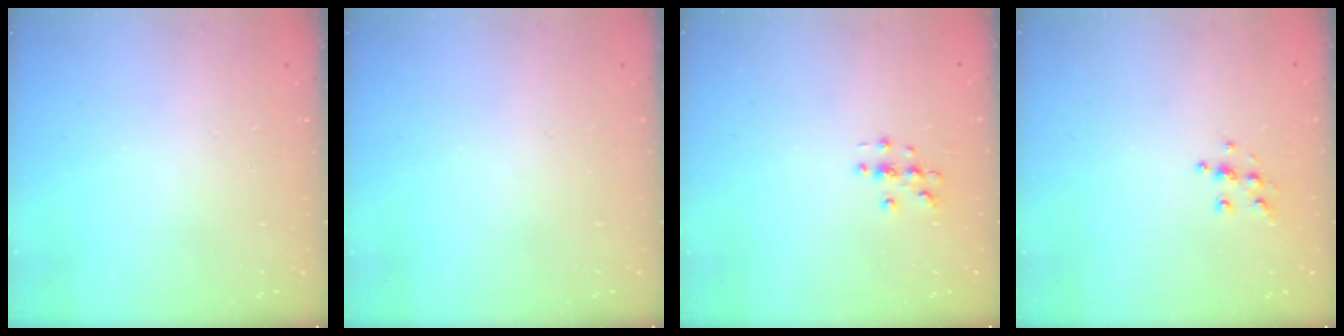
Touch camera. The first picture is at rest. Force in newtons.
{"total": 0.0}
{"total": 2.9, "press": 2.9, "slide": 0.3}
{"total": 6.4, "press": 6.4, "slide": 0.6}